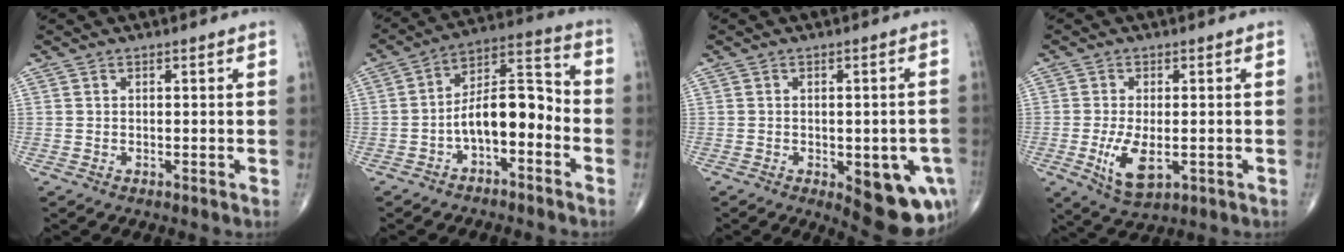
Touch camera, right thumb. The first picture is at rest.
{"total": 11.2, "force": [-3.6, 5.4, 9.1], "torque": [-0.131, 0.061, -0.068]}
{"total": 13.7, "force": [-4.8, 6.1, 11.4], "torque": [-0.111, 0.005, -0.041]}
{"total": 7.4, "force": [-1.8, 3.5, 6.3], "torque": [-0.119, -0.015, -0.023]}